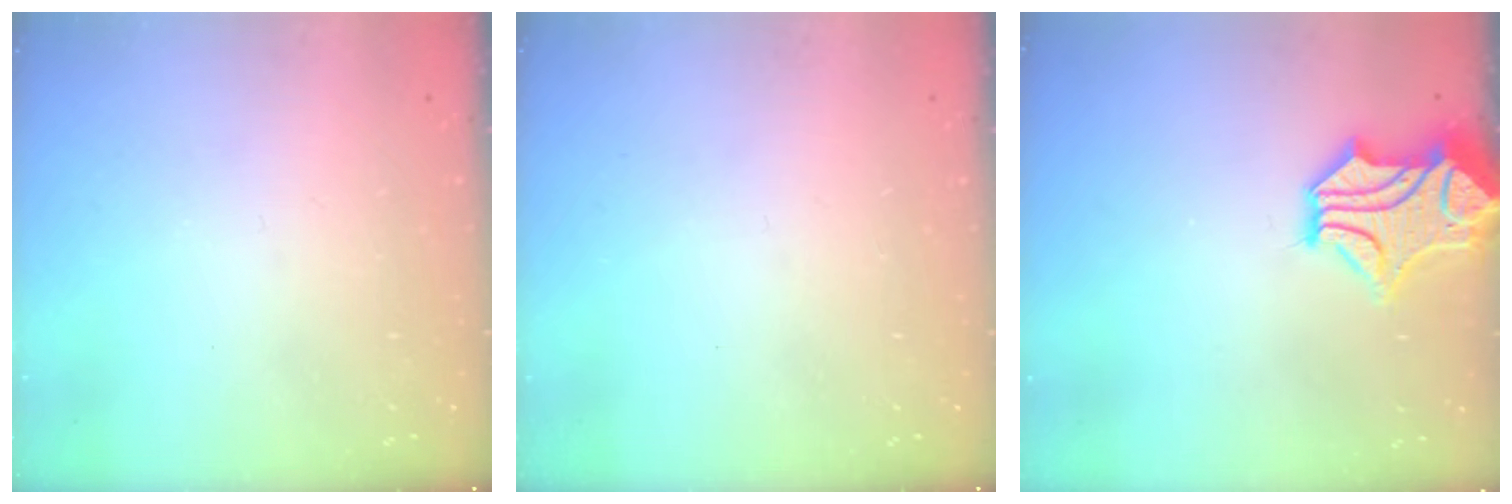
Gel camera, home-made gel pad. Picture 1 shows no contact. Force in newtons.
{"total": 0.0}
{"total": 1.6, "press": 0.8, "slide": 1.4}